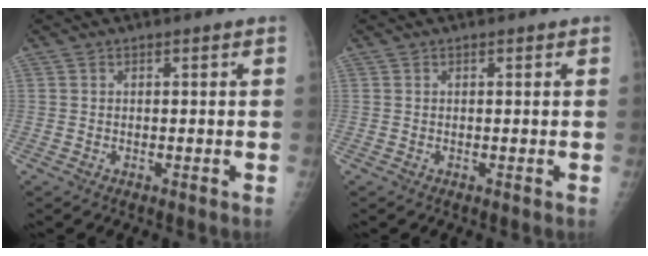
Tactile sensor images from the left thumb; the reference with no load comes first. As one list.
[{"total": 0.0}]